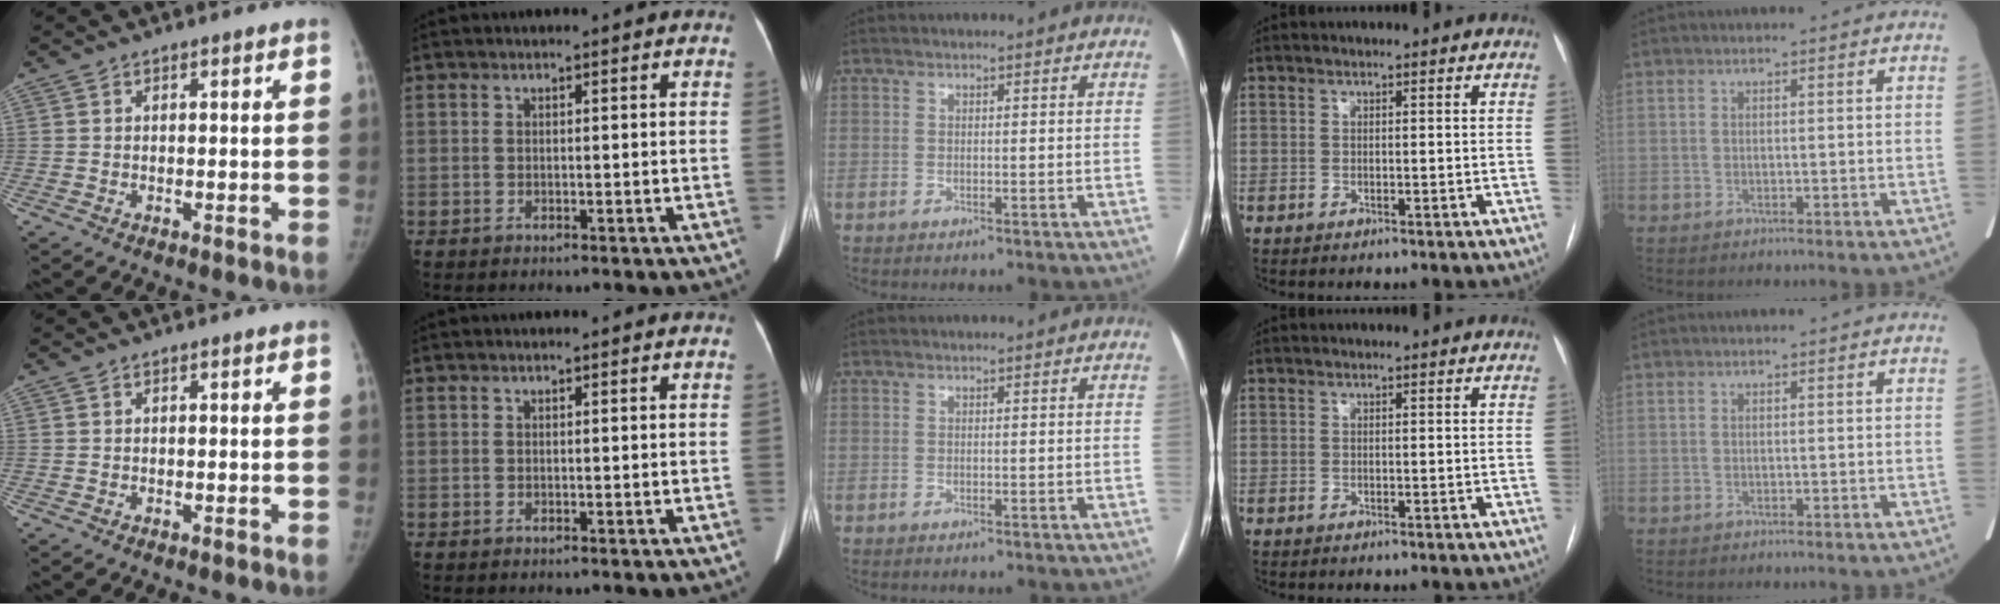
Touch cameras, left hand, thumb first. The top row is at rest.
{}